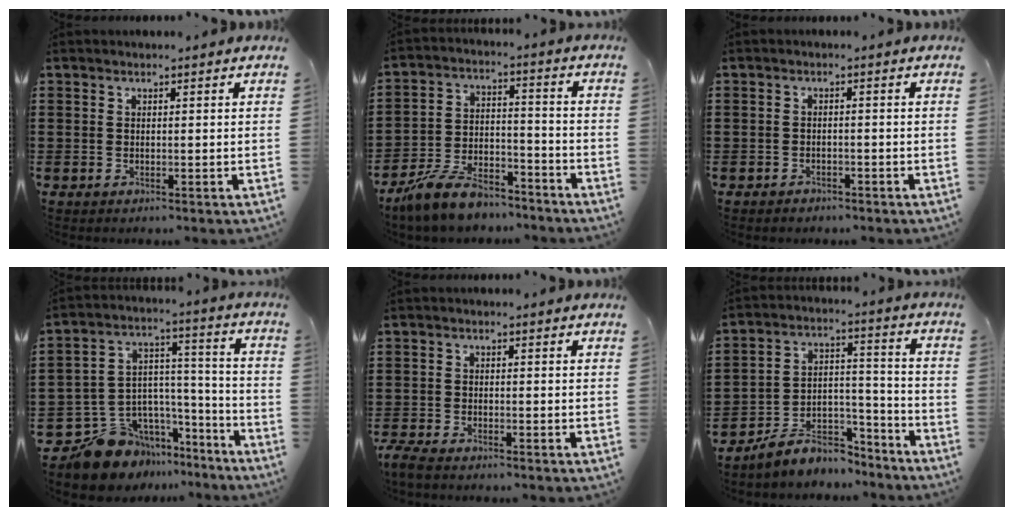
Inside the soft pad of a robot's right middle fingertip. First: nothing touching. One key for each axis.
{"total": 9.0, "fx": -7.9, "fy": 2.5, "fz": 3.5, "tx": -0.077, "ty": 0.020, "tz": -0.156}
{"total": 1.1, "fx": -1.0, "fy": 0.5, "fz": 0.0, "tx": -0.001, "ty": 0.005, "tz": -0.024}
{"total": 10.7, "fx": -9.0, "fy": 5.7, "fz": 1.4, "tx": -0.053, "ty": 0.011, "tz": -0.170}
{"total": 2.3, "fx": -2.1, "fy": 0.3, "fz": 0.9, "tx": -0.031, "ty": 0.001, "tz": -0.046}
{"total": 6.9, "fx": -6.2, "fy": 2.9, "fz": 1.1, "tx": -0.020, "ty": 0.020, "tz": -0.121}